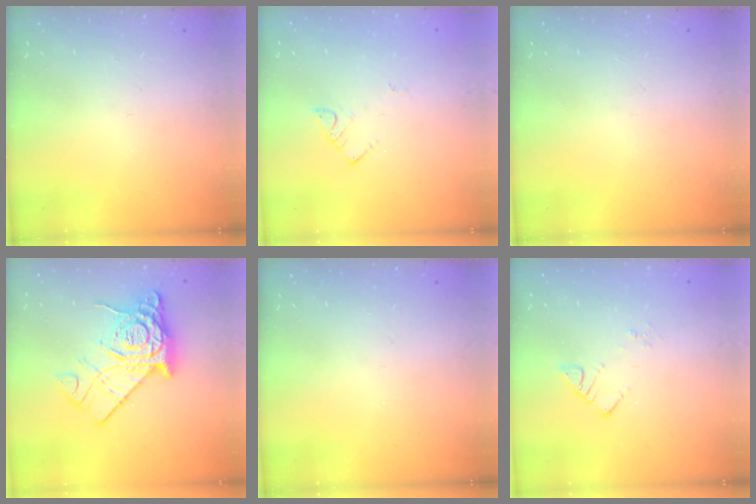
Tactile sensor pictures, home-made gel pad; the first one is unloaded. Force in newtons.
{"total": 2.9, "press": 2.9, "slide": 0.3}
{"total": 0.0}
{"total": 18.3, "press": 18.2, "slide": 1.7}
{"total": 0.0}
{"total": 2.6, "press": 2.6, "slide": 0.1}